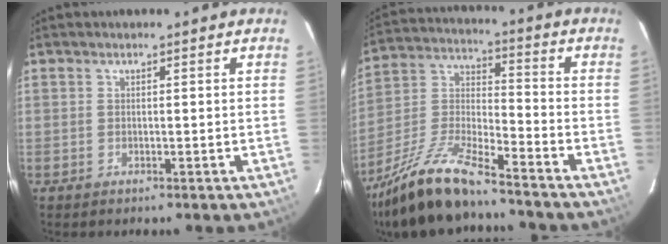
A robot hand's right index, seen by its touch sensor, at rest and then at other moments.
{"total": 16.5, "force": [-13.1, 2.9, 9.7], "torque": [-0.216, -0.009, -0.253]}